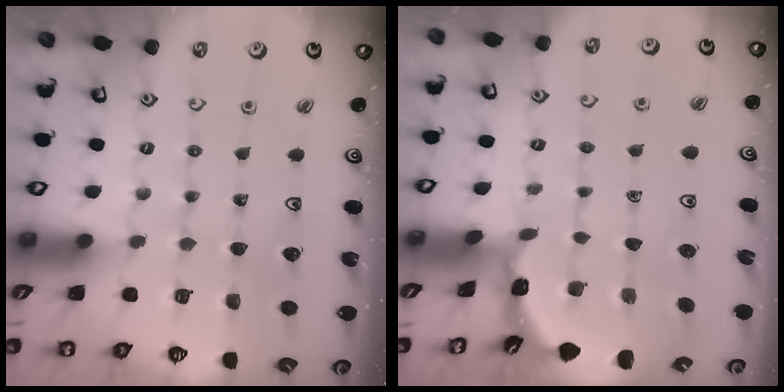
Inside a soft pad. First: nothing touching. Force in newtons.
{"total": 1.7, "press": 1.7, "slide": 0.1}